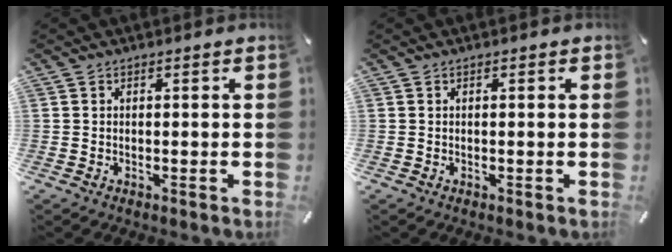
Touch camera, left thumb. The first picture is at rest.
{"total": 0.0}